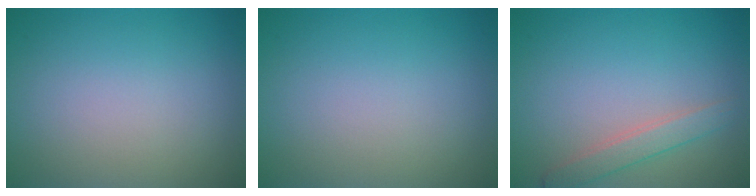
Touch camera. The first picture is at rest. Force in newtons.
{"total": 0.0}
{"total": 2.1, "press": 2.1, "slide": 0.1}